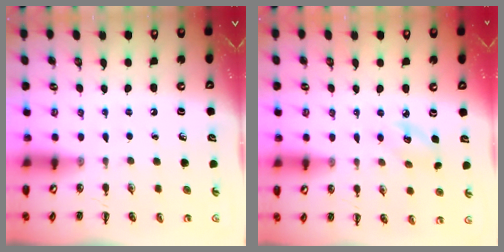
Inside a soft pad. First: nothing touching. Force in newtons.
{"total": 4.7, "press": 4.6, "slide": 1.1}